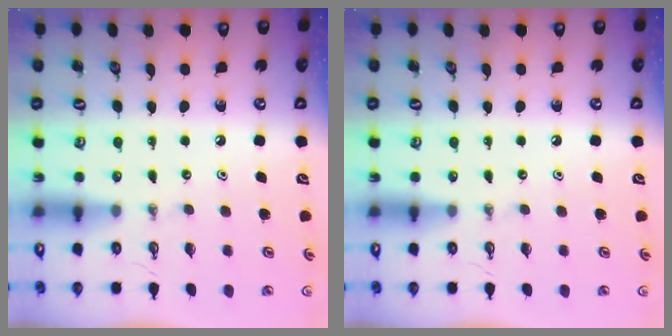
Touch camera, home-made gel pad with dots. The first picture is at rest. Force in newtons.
{"total": 0.0}